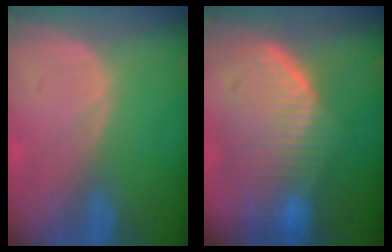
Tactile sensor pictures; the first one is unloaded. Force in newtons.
{"total": 10.0, "press": 9.0, "slide": 4.4}